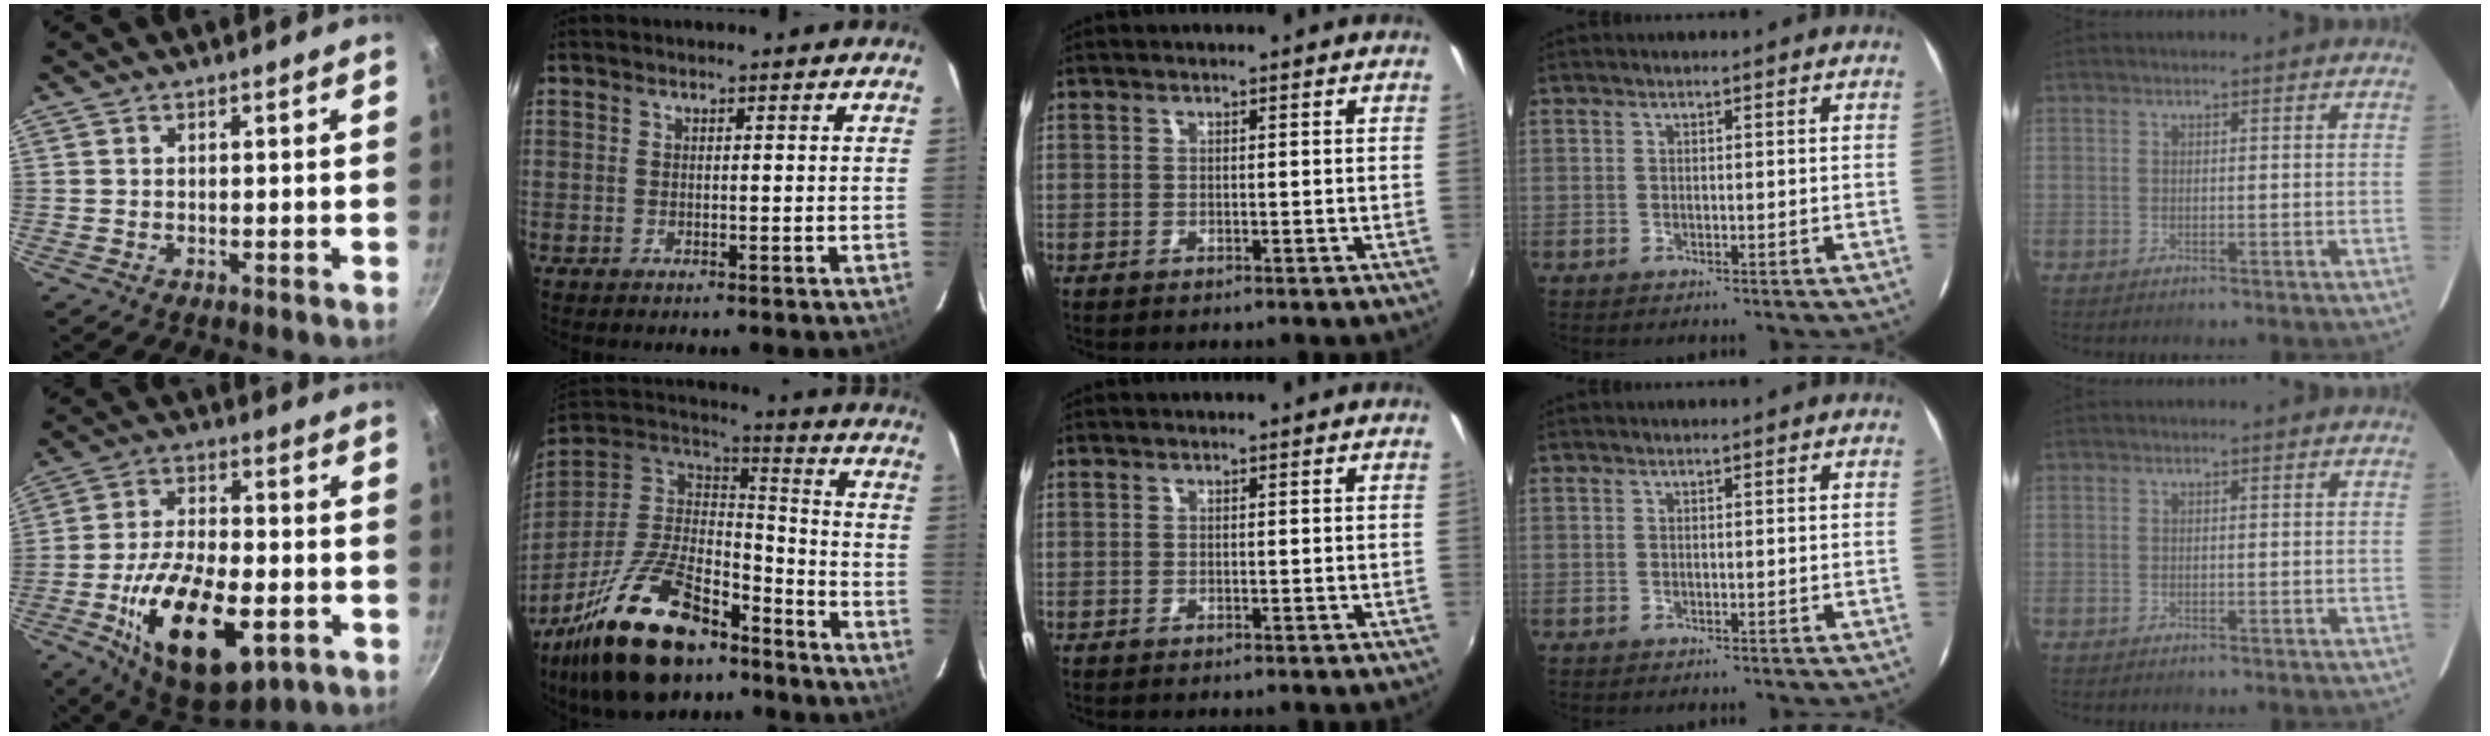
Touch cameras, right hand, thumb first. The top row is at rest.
{"thumb": {"total": 22.8, "force": [-7.3, 11.1, 18.5], "torque": [-0.298, 0.019, -0.111]}, "index": {"total": 25.0, "force": [-17.0, 10.8, 14.8], "torque": [-0.305, -0.005, -0.283]}}